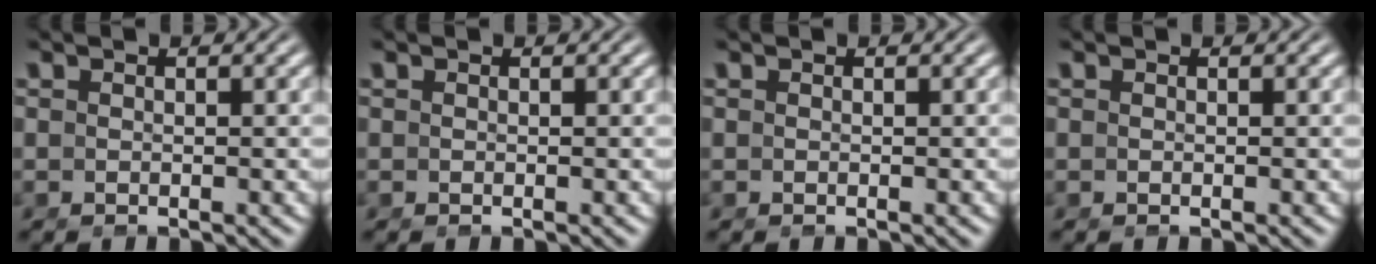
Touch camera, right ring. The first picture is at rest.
{"total": 0.0}
{"total": 0.0}
{"total": 0.0}